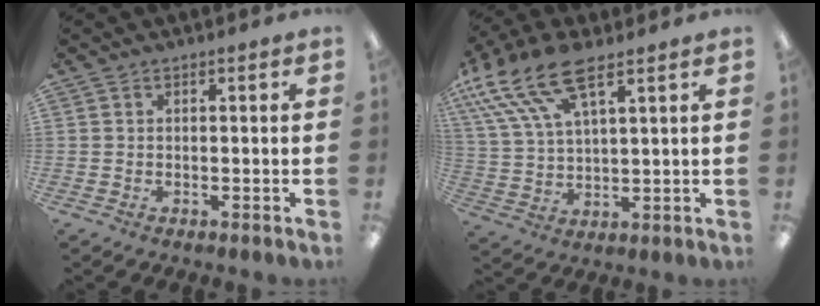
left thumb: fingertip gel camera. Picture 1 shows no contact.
{"total": 17.1, "force": [10.5, 6.8, 11.7], "torque": [-0.259, -0.040, 0.186]}